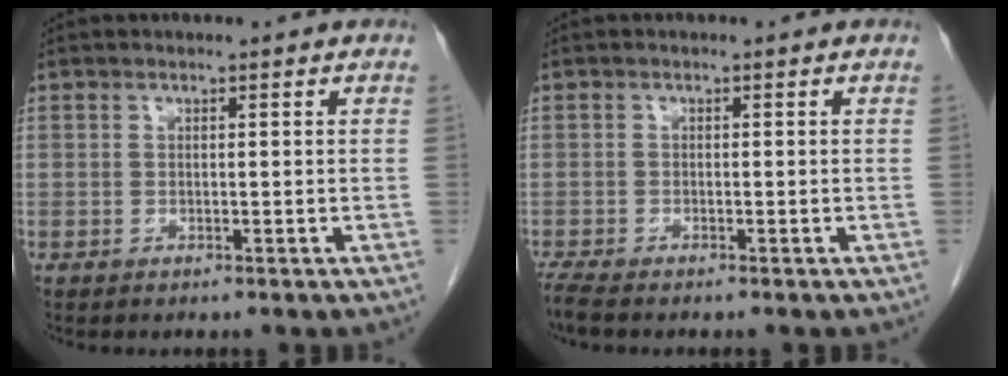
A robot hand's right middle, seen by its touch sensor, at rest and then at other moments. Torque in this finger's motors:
{"motor_torque": [0.40, -0.19, 0.00, 0.02]}